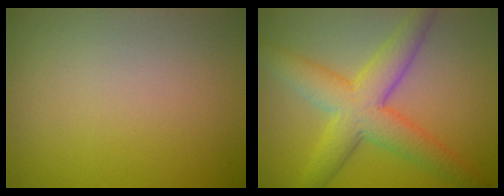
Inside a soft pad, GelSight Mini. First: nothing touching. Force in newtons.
{"total": 6.7, "press": 6.7, "slide": 0.2}